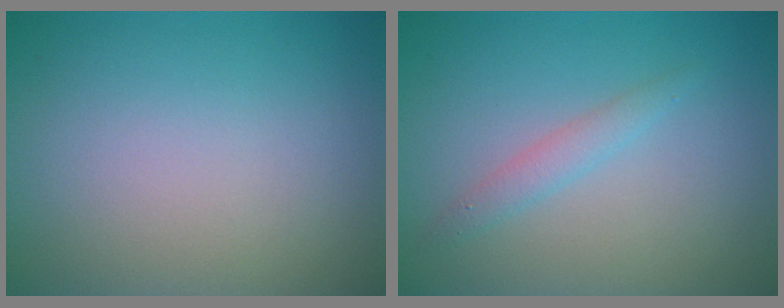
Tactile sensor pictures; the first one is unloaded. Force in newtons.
{"total": 1.4, "press": 1.4, "slide": 0.1}